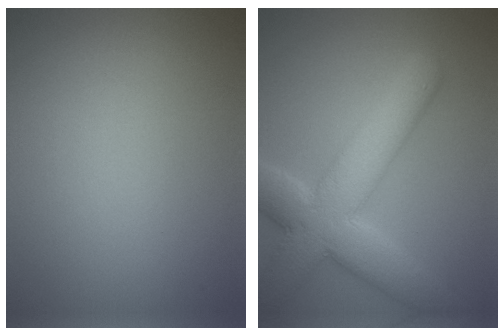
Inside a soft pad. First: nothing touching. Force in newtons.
{"total": 8.8, "press": 8.8, "slide": 0.6}